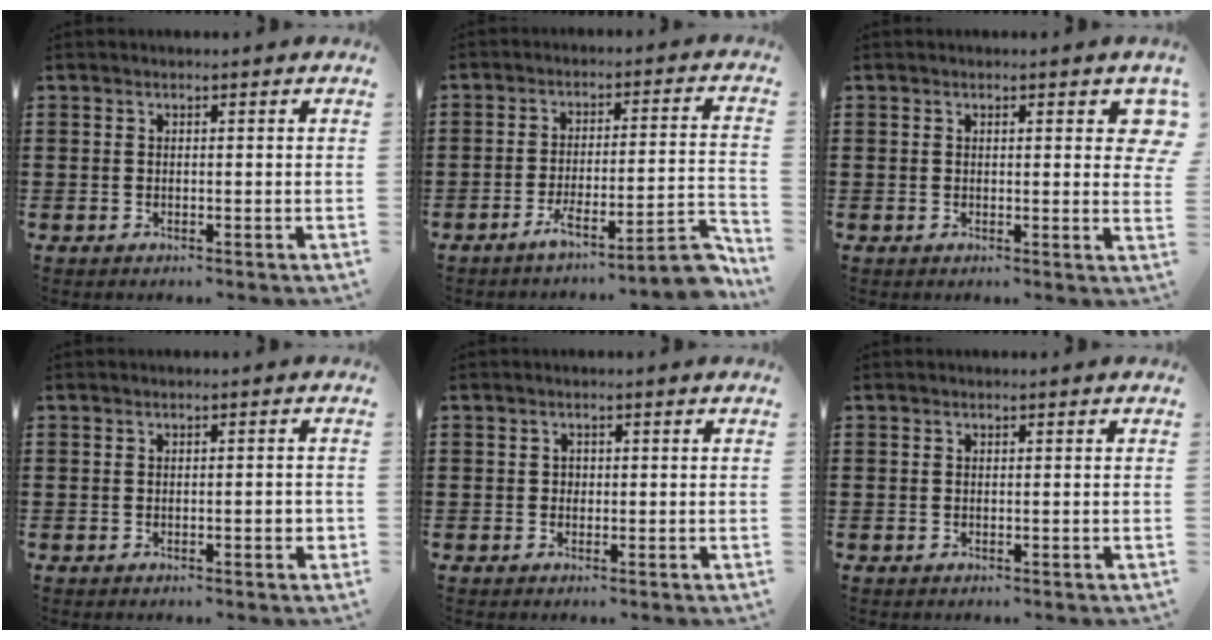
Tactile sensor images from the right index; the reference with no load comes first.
{"total": 8.3, "force": [-6.3, 0.6, 5.5], "torque": [-0.089, -0.006, -0.119]}
{"total": 2.4, "force": [0.9, 0.8, 2.0], "torque": [-0.018, -0.004, 0.010]}
{"total": 1.5, "force": [-0.5, 0.3, 1.3], "torque": [-0.022, -0.001, -0.009]}
{"total": 0.7, "force": [0.0, 0.7, 0.3], "torque": [-0.008, 0.002, 0.000]}
{"total": 0.0}